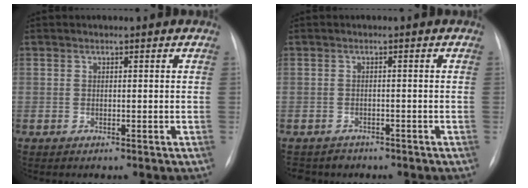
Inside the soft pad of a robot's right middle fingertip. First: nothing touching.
{"total": 3.2, "force": [-2.6, 1.8, -0.4], "torque": [0.006, 0.001, -0.043]}